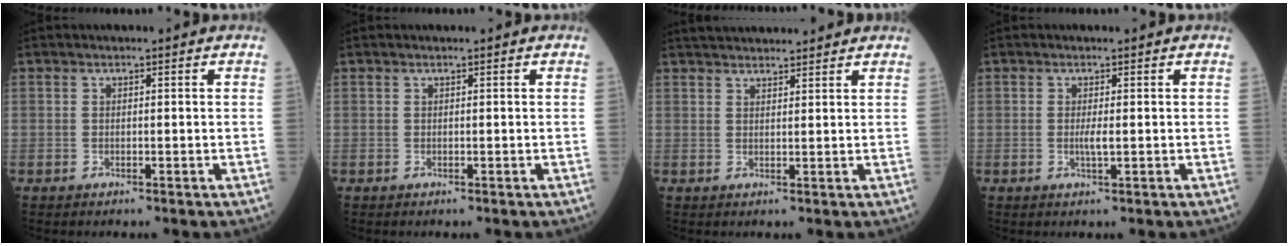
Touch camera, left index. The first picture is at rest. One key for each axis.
{"total": 0.0}
{"total": 8.4, "fx": 7.7, "fy": 1.3, "fz": 3.0, "tx": -0.045, "ty": 0.029, "tz": 0.110}
{"total": 1.6, "fx": -0.1, "fy": 0.0, "fz": 1.6, "tx": -0.035, "ty": -0.003, "tz": 0.000}